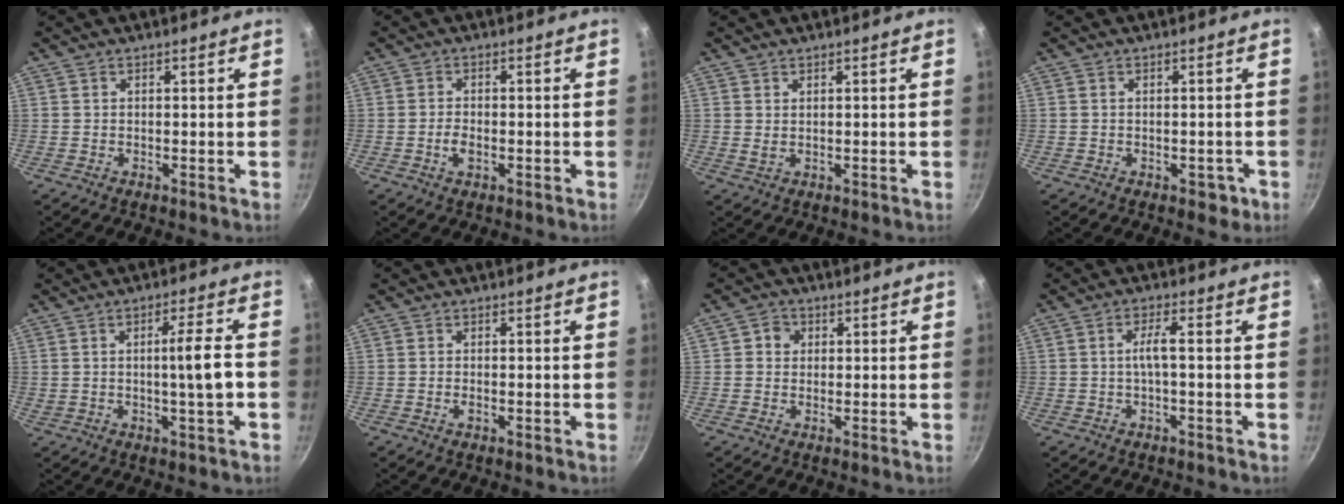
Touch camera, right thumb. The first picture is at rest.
{"total": 2.9, "force": [-0.9, 1.6, 2.3], "torque": [-0.045, 0.006, -0.019]}
{"total": 1.1, "force": [0.6, 0.5, 0.8], "torque": [-0.011, -0.010, 0.011]}
{"total": 2.8, "force": [-1.0, 1.8, 1.8], "torque": [-0.004, 0.018, -0.003]}
{"total": 6.3, "force": [-0.8, 0.3, 6.2], "torque": [-0.097, 0.011, -0.008]}
{"total": 1.2, "force": [-0.4, 0.6, 0.9], "torque": [-0.021, 0.003, -0.009]}
{"total": 3.2, "force": [0.6, 3.0, 1.1], "torque": [0.004, 0.001, 0.003]}
{"total": 3.2, "force": [-0.5, 0.4, 3.1], "torque": [-0.068, 0.014, -0.009]}